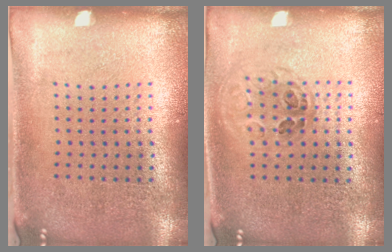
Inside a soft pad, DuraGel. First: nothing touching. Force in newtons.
{"total": 1.1, "press": 1.0, "slide": 0.6}